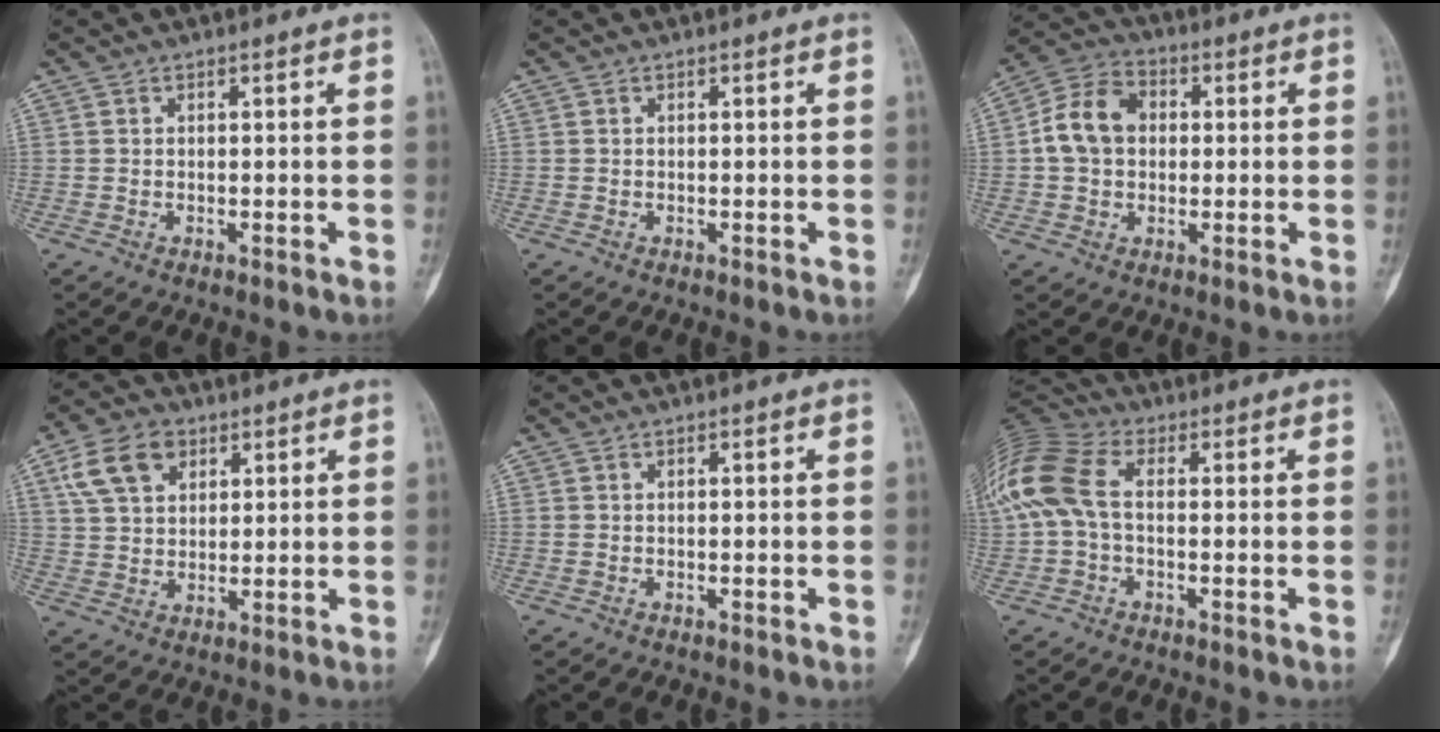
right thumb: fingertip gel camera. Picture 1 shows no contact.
{"total": 0.0}
{"total": 10.0, "force": [0.8, 7.7, 6.3], "torque": [-0.105, 0.027, 0.005]}
{"total": 9.6, "force": [4.3, 6.5, 5.6], "torque": [-0.085, -0.002, 0.080]}
{"total": 0.0}
{"total": 14.0, "force": [0.7, 8.6, 11.1], "torque": [-0.266, 0.030, 0.005]}